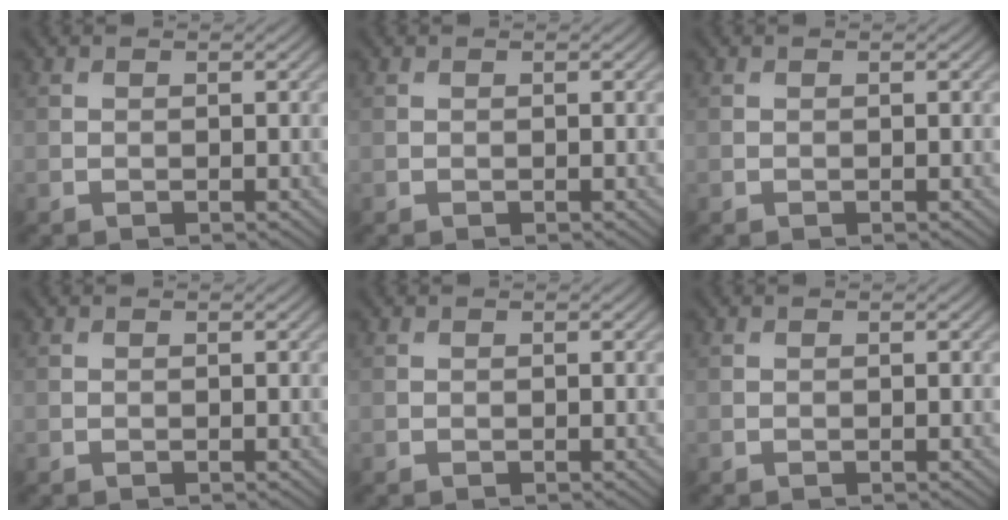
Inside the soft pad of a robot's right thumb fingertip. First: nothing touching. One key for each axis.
{"total": 0.0}
{"total": 0.0}
{"total": 0.0}
{"total": 0.0}
{"total": 0.0}